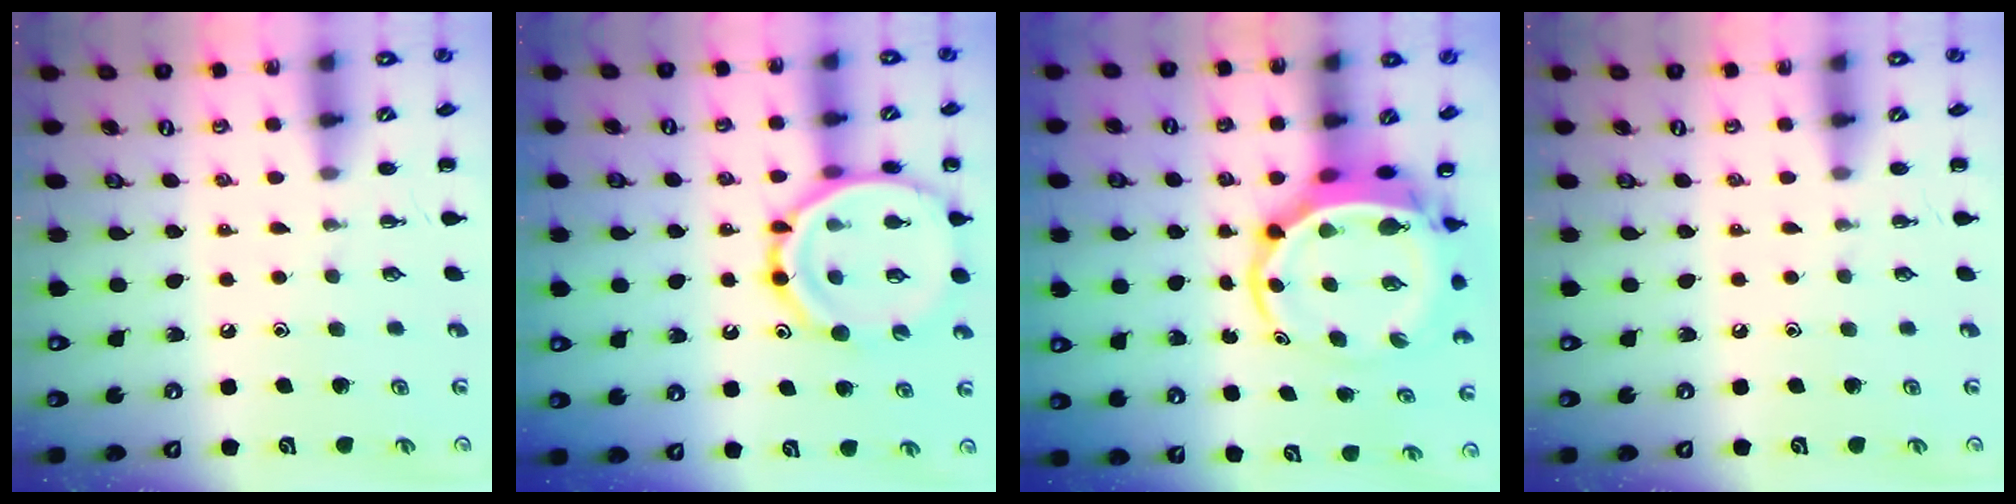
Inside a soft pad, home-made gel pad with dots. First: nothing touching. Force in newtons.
{"total": 17.6, "press": 17.3, "slide": 3.0}
{"total": 7.2, "press": 6.9, "slide": 1.7}
{"total": 0.0}